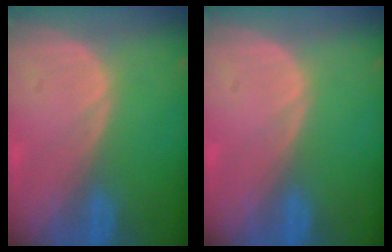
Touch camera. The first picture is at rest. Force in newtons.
{"total": 0.0}